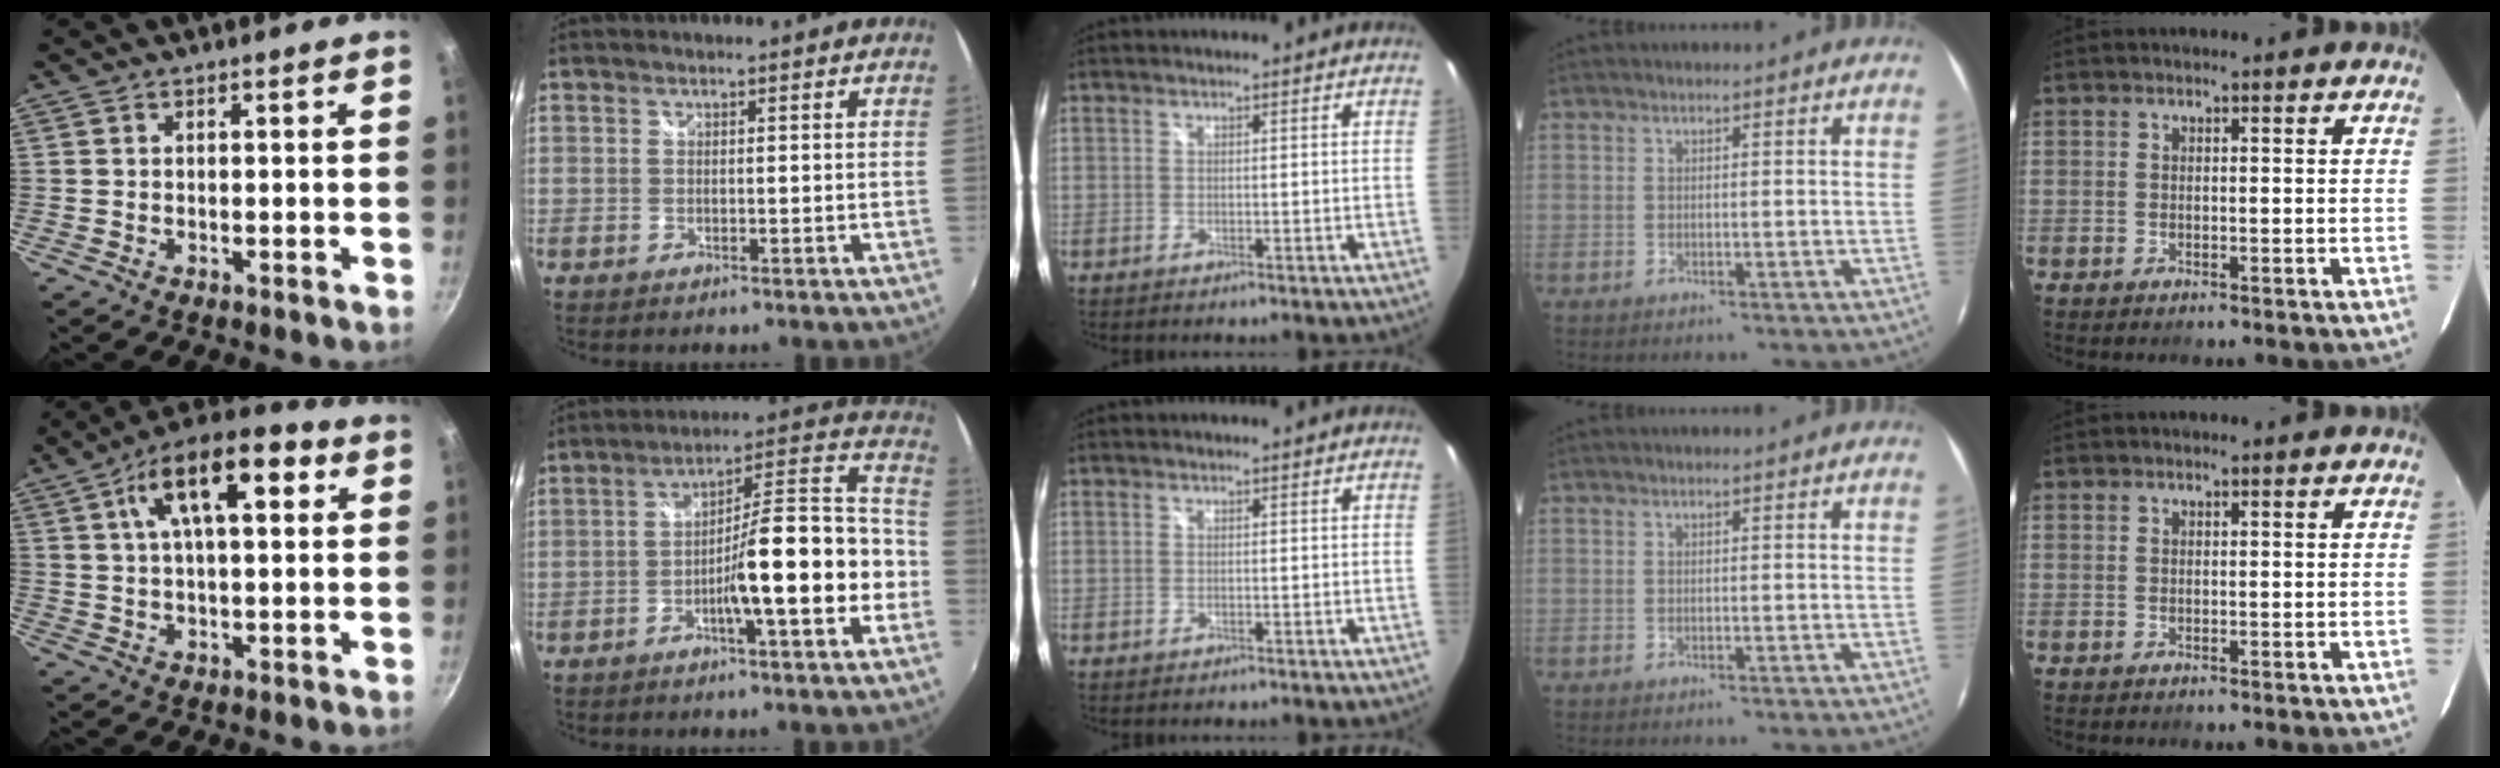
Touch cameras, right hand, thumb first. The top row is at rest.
{"thumb": {"total": 15.4, "force": [5.1, 6.9, 12.8], "torque": [-0.193, 0.016, 0.073]}, "index": {"total": 15.5, "force": [-5.0, 2.2, 14.5], "torque": [-0.206, 0.028, -0.080]}}